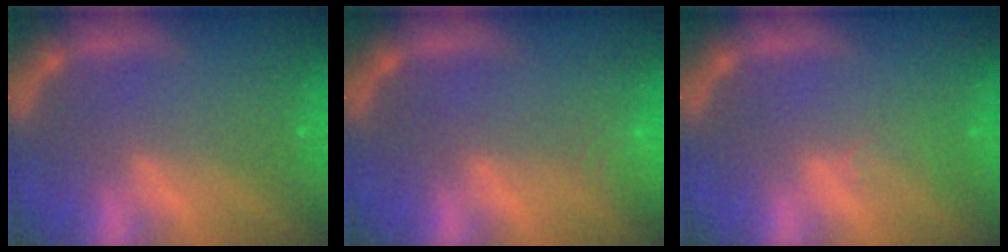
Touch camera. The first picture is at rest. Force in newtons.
{"total": 3.0}
{"total": 1.5}